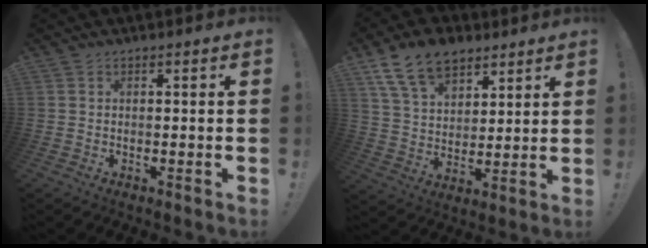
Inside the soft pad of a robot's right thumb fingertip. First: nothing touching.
{"total": 14.7, "force": [9.3, 8.9, 7.1], "torque": [-0.123, -0.048, 0.176]}